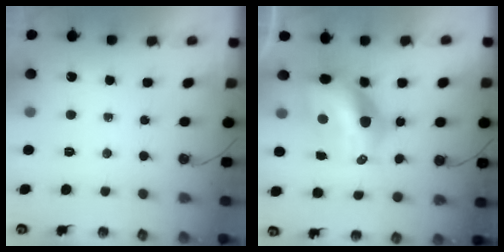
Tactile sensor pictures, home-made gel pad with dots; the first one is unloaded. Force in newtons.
{"total": 14.2, "press": 14.1, "slide": 1.1}